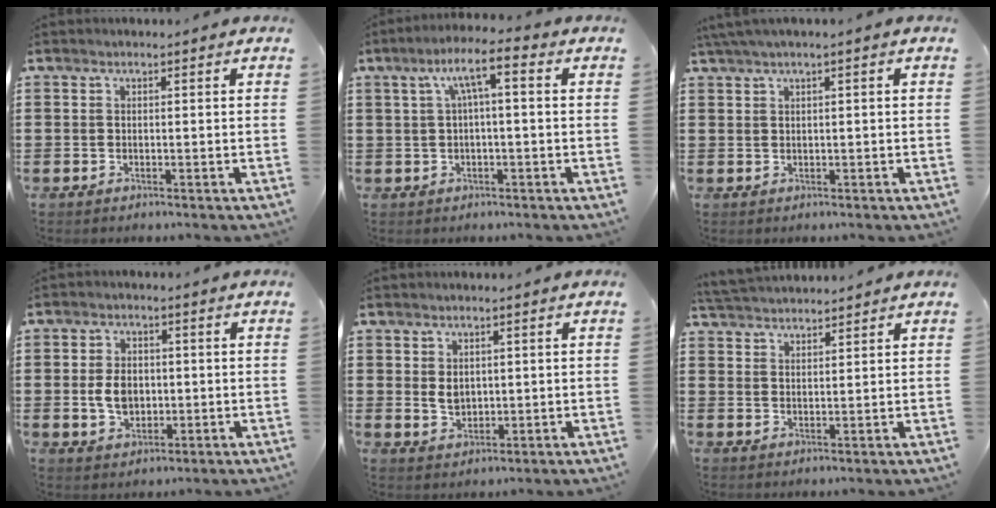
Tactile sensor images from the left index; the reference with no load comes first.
{"total": 6.0, "force": [0.9, 1.1, 5.8], "torque": [-0.116, 0.011, 0.010]}
{"total": 1.3, "force": [0.2, -0.2, 1.3], "torque": [-0.021, -0.003, 0.004]}
{"total": 5.2, "force": [-0.3, 3.6, 3.8], "torque": [-0.083, 0.002, -0.013]}
{"total": 2.8, "force": [0.6, 2.1, 1.8], "torque": [-0.032, 0.003, 0.008]}
{"total": 3.0, "force": [3.0, 0.2, 0.3], "torque": [-0.015, -0.007, 0.056]}